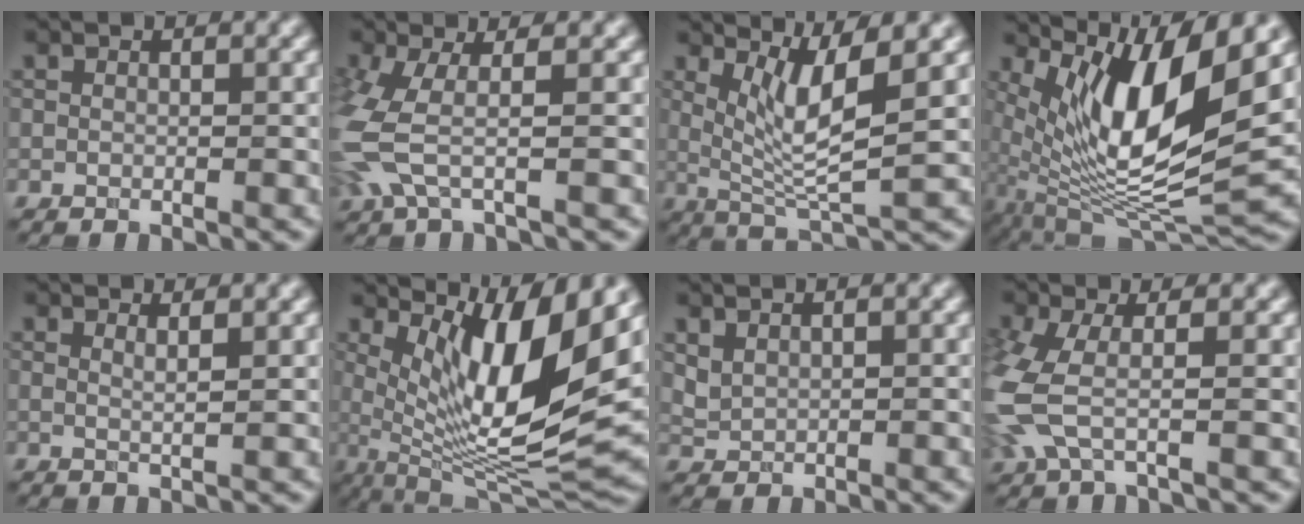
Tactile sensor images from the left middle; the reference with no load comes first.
{"total": 4.6, "force": [-1.3, 1.1, 4.2], "torque": [-0.132, -0.004, -0.023]}
{"total": 5.3, "force": [1.6, 1.0, 5.0], "torque": [-0.097, -0.013, 0.044]}
{"total": 11.7, "force": [4.0, 3.4, 10.4], "torque": [-0.198, 0.000, 0.092]}
{"total": 1.2, "force": [0.7, 0.3, 0.9], "torque": [-0.008, 0.001, 0.011]}
{"total": 11.7, "force": [3.9, 3.1, 10.6], "torque": [-0.178, -0.009, 0.087]}
{"total": 0.9, "force": [0.8, 0.2, 0.1], "torque": [-0.018, 0.001, 0.035]}
{"total": 4.8, "force": [-1.1, 1.6, 4.4], "torque": [-0.139, -0.005, -0.019]}